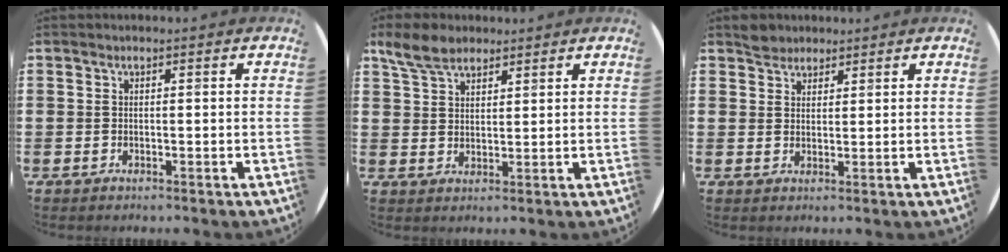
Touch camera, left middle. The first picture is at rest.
{"total": 5.6, "force": [4.6, 2.3, 2.1], "torque": [-0.053, -0.002, 0.089]}
{"total": 2.4, "force": [2.2, 1.0, -0.1], "torque": [0.005, 0.002, 0.043]}